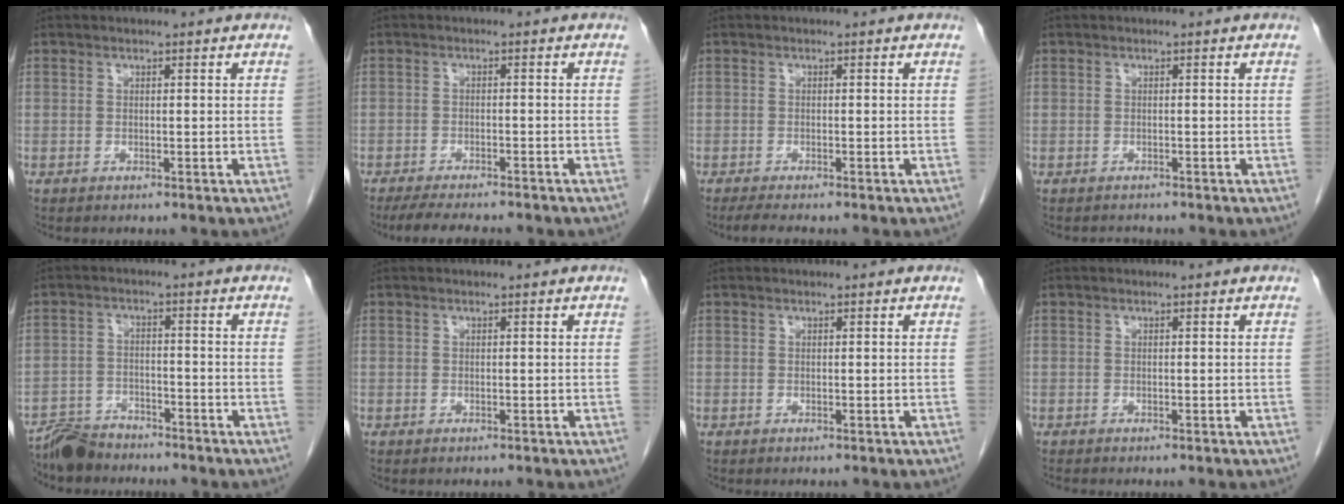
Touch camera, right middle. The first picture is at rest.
{"total": 8.4, "force": [-7.1, 1.5, 4.2], "torque": [-0.062, -0.013, -0.104]}
{"total": 2.9, "force": [-2.4, 0.1, 1.7], "torque": [-0.029, -0.007, -0.038]}
{"total": 1.0, "force": [-0.9, 0.5, -0.2], "torque": [-0.003, -0.002, -0.015]}
{"total": 6.6, "force": [-6.1, 2.0, 1.2], "torque": [-0.025, -0.014, -0.114]}
{"total": 0.0}
{"total": 0.0}
{"total": 1.0, "force": [-0.9, 0.1, 0.5], "torque": [-0.008, -0.001, -0.012]}